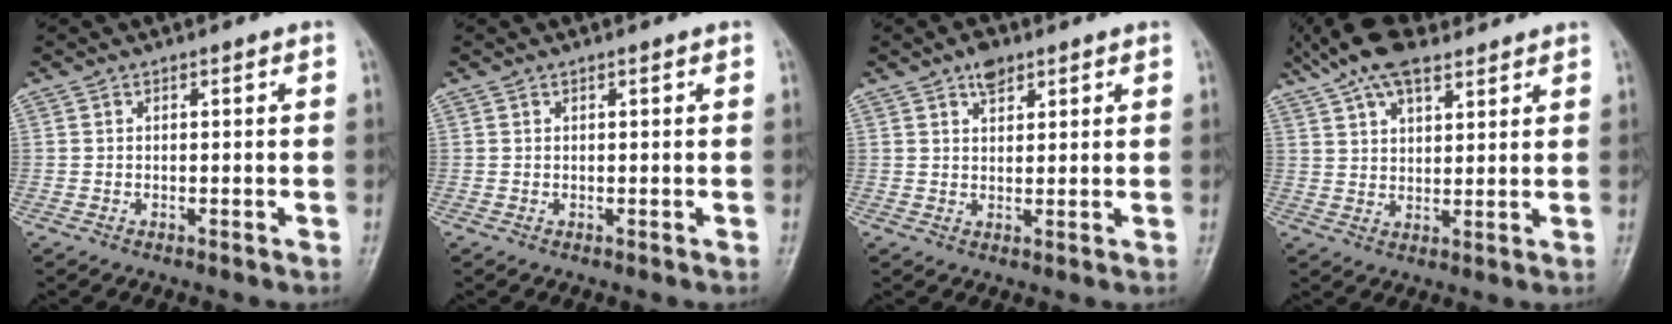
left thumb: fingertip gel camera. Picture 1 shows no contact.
{"total": 0.0}
{"total": 3.5, "force": [2.3, 2.0, 1.8], "torque": [-0.012, -0.010, 0.035]}
{"total": 11.9, "force": [8.4, 5.3, 6.6], "torque": [-0.101, 0.000, 0.149]}